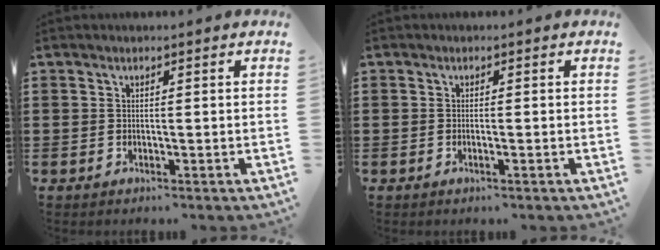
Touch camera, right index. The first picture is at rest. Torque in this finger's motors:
{"motor_torque": [-0.45, 0.47, -0.01, -0.01]}